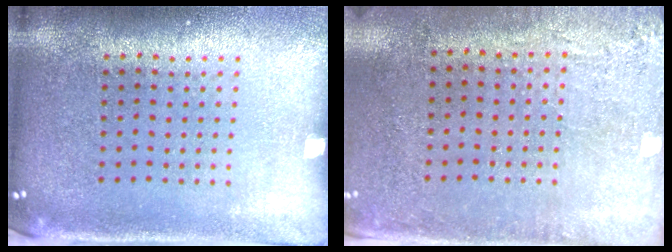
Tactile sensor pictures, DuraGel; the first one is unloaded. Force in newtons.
{"total": 2.9, "press": 2.4, "slide": 1.6}